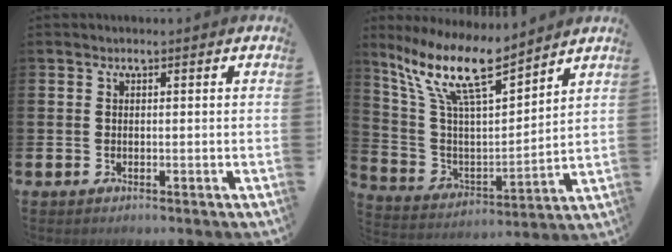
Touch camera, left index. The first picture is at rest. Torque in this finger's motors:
{"motor_torque": [0.55, -1.59, 1.05, 0.21]}